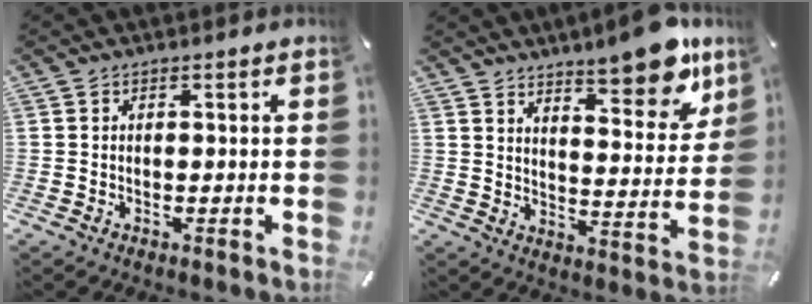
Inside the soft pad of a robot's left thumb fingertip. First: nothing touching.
{"total": 13.1, "force": [10.3, 4.3, 6.9], "torque": [-0.078, -0.079, 0.174]}